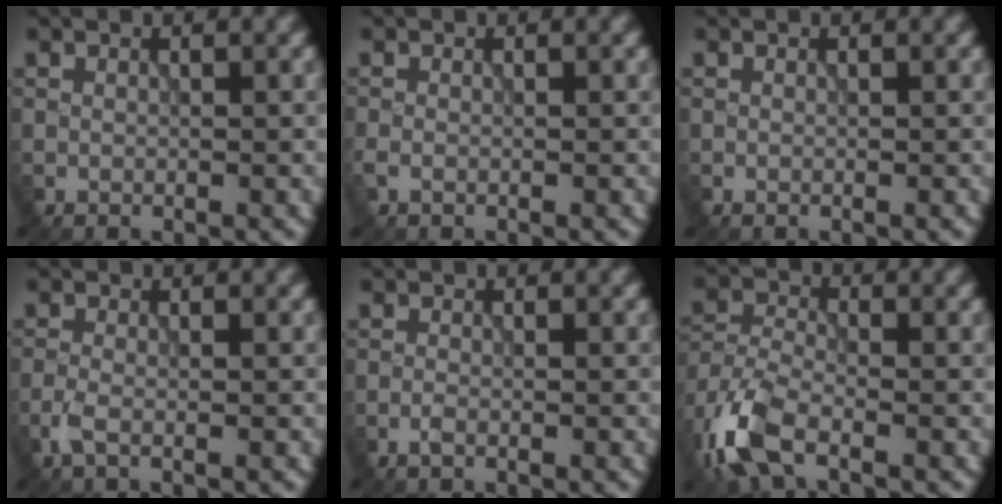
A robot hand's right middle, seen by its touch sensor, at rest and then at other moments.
{"total": 0.8, "force": [-0.5, 0.4, 0.6], "torque": [-0.018, -0.004, -0.012]}
{"total": 0.0}
{"total": 1.8, "force": [-0.9, 0.6, 1.4], "torque": [-0.037, -0.001, -0.026]}
{"total": 0.7, "force": [-0.5, 0.2, 0.5], "torque": [-0.014, 0.000, -0.012]}
{"total": 6.1, "force": [-3.6, 2.7, 4.1], "torque": [-0.094, -0.005, -0.087]}